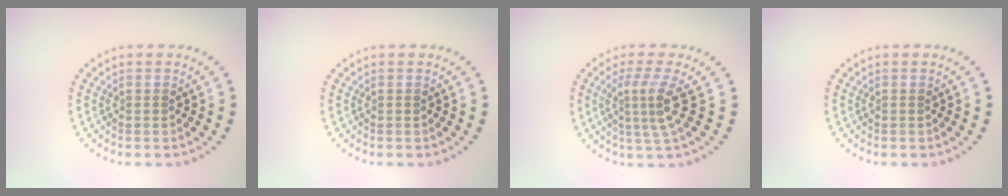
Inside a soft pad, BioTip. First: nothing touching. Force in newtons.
{"total": 0.0}
{"total": 3.4, "press": 2.3, "slide": 2.5}
{"total": 0.0}